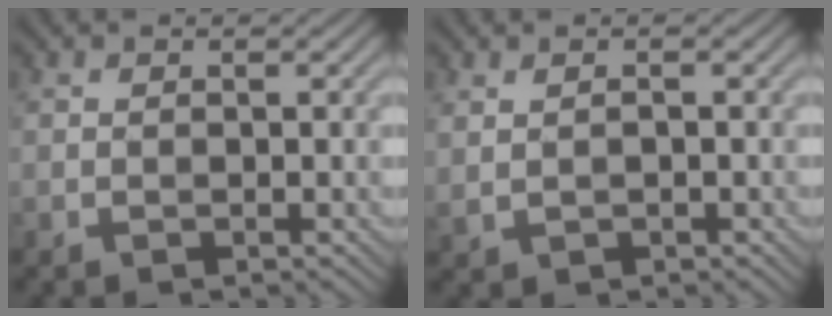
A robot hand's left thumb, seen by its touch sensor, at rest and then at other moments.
{"total": 1.5, "force": [0.3, 0.8, 1.2], "torque": [-0.033, -0.002, 0.012]}